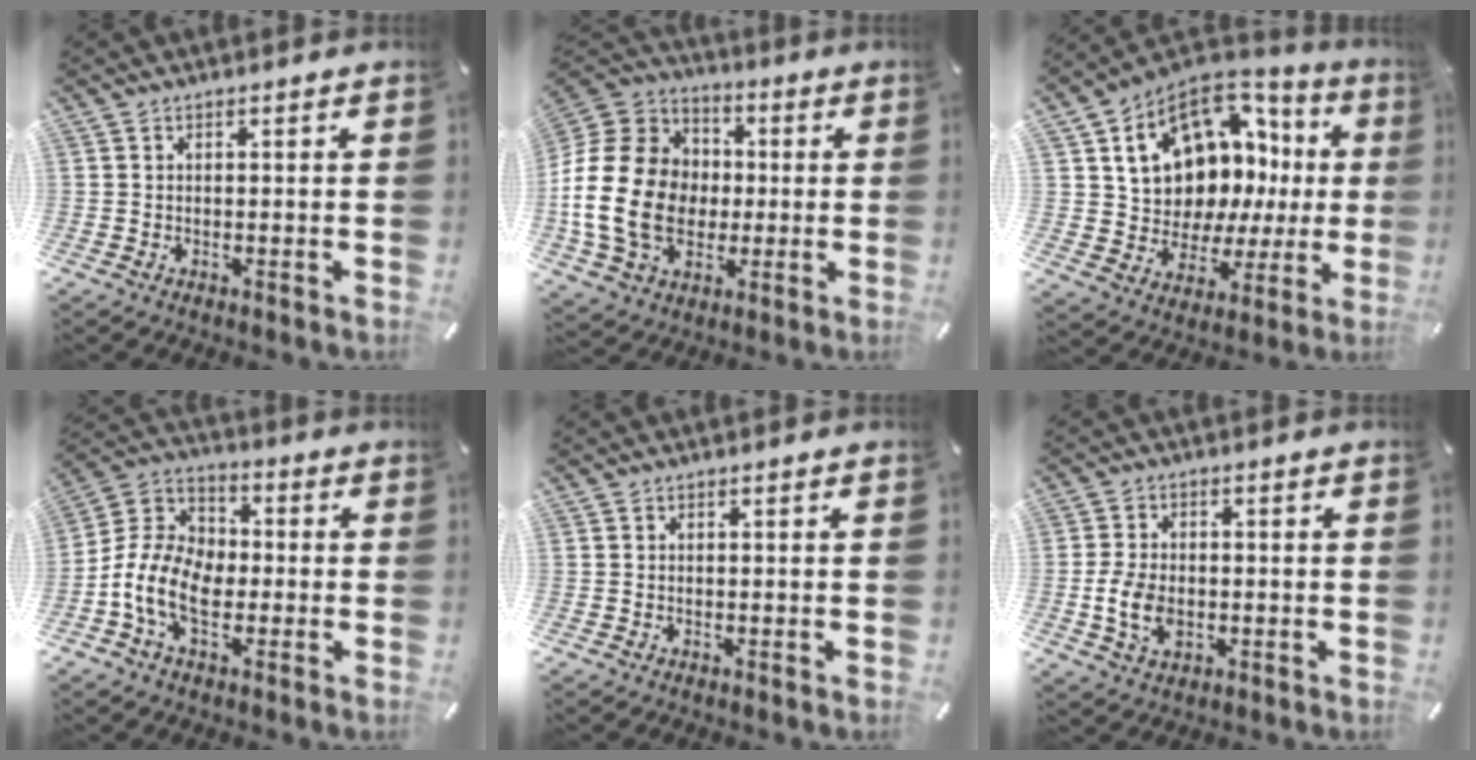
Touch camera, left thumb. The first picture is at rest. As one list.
[{"total": 21.3, "force": [-2.8, 17.3, 12.0], "torque": [-0.252, 0.025, -0.046]}, {"total": 15.8, "force": [7.1, 11.6, 8.1], "torque": [-0.144, -0.056, 0.143]}, {"total": 11.6, "force": [-4.0, 7.9, 7.4], "torque": [-0.176, 0.007, -0.076]}, {"total": 0.0}, {"total": 7.7, "force": [-1.7, 5.3, 5.2], "torque": [-0.127, 0.003, -0.034]}]